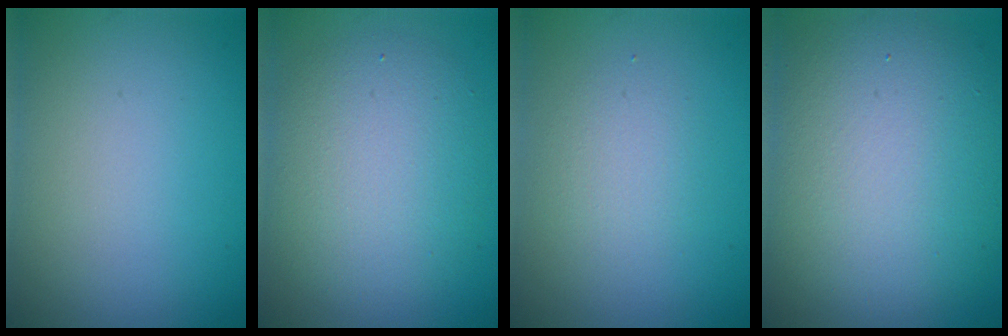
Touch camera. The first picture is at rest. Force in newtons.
{"total": 5.9, "press": 5.9, "slide": 0.2}
{"total": 2.0, "press": 2.0, "slide": 0.1}
{"total": 11.5, "press": 11.4, "slide": 1.2}